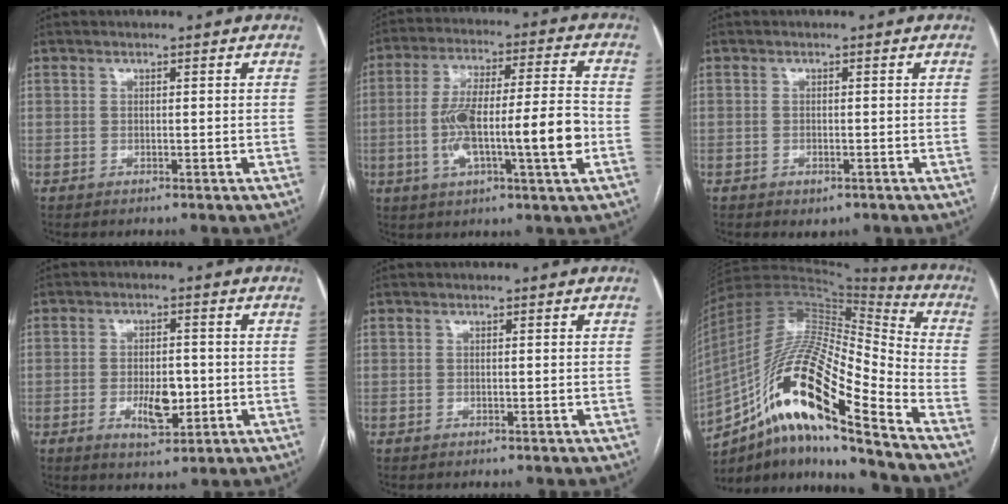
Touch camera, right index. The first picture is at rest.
{"total": 15.5, "force": [-3.1, 1.7, 15.1], "torque": [-0.267, 0.015, -0.052]}
{"total": 1.6, "force": [-0.9, 1.1, 0.9], "torque": [-0.006, 0.001, -0.004]}
{"total": 5.8, "force": [-1.4, 2.5, 5.0], "torque": [-0.085, -0.001, -0.016]}
{"total": 0.0}
{"total": 22.7, "force": [-12.8, 3.1, 18.5], "torque": [-0.360, -0.005, -0.229]}